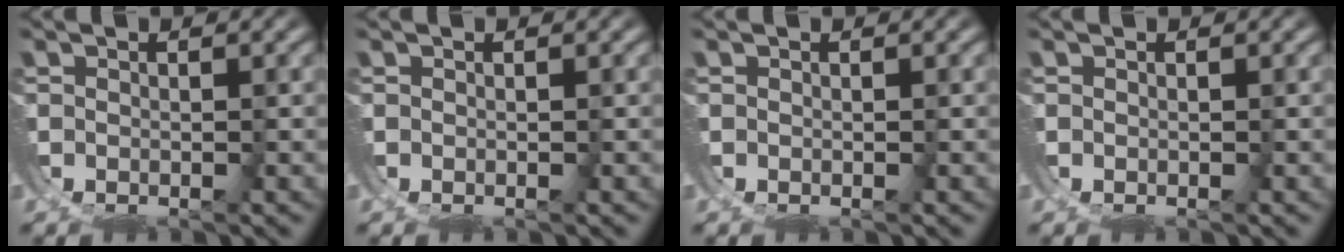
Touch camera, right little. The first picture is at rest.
{"total": 0.0}
{"total": 0.0}
{"total": 0.0}